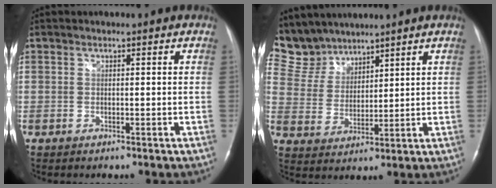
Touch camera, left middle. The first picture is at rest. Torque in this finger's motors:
{"motor_torque": [0.05, -0.05, 0.01, -0.04]}